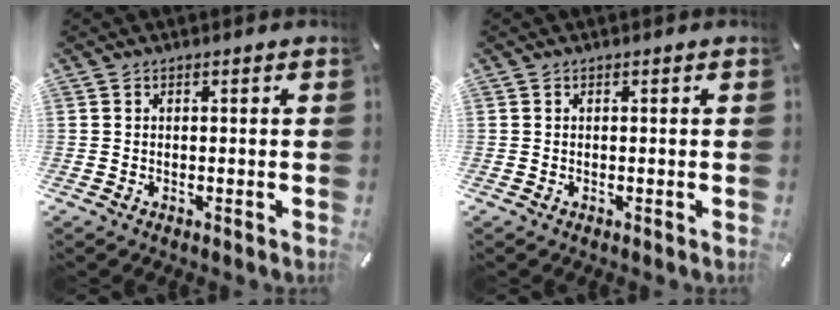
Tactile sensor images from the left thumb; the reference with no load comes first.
{"total": 0.0}